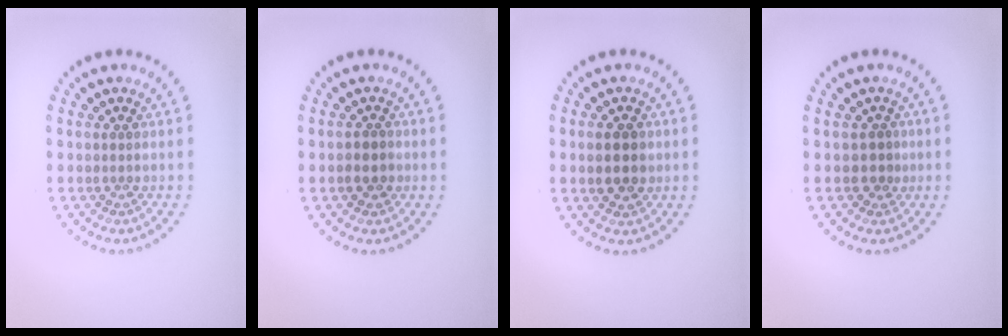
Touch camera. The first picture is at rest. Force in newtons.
{"total": 1.8, "press": 1.7, "slide": 0.4}
{"total": 2.7, "press": 2.7, "slide": 0.2}
{"total": 1.3, "press": 1.0, "slide": 0.8}